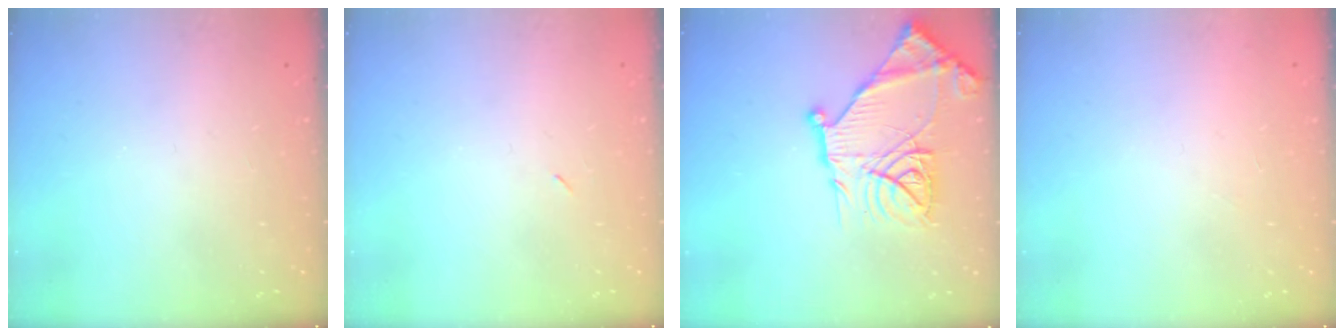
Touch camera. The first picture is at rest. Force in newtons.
{"total": 2.2, "press": 1.8, "slide": 1.2}
{"total": 22.8, "press": 22.6, "slide": 2.3}
{"total": 4.9, "press": 4.8, "slide": 0.5}